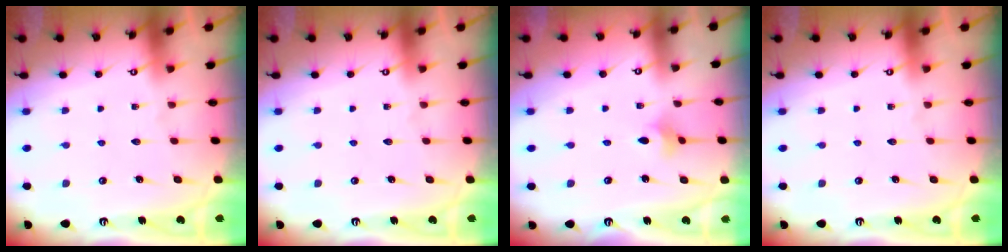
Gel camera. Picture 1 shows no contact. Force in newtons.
{"total": 0.0}
{"total": 1.9, "press": 1.9, "slide": 0.4}
{"total": 0.0}